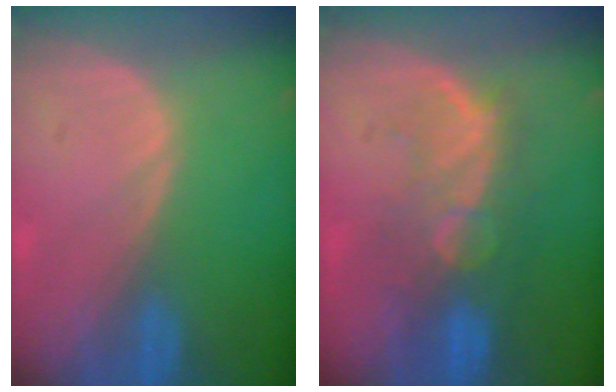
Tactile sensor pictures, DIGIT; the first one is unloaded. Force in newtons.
{"total": 9.9, "press": 8.4, "slide": 5.1}